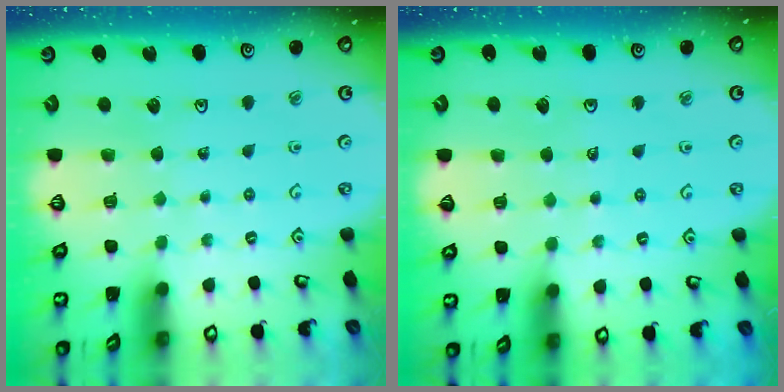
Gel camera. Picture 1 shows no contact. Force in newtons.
{"total": 1.9, "press": 1.9, "slide": 0.2}